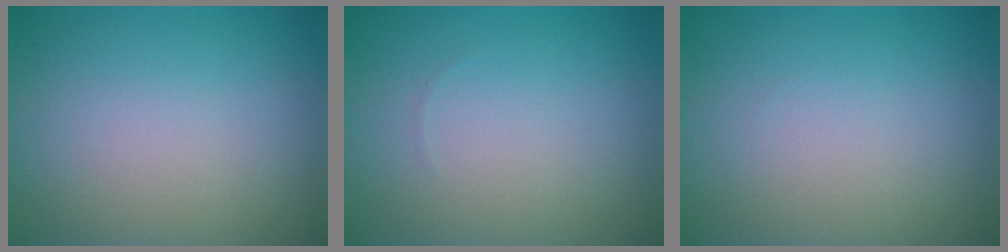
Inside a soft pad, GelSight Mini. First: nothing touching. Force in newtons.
{"total": 0.0}
{"total": 0.0}